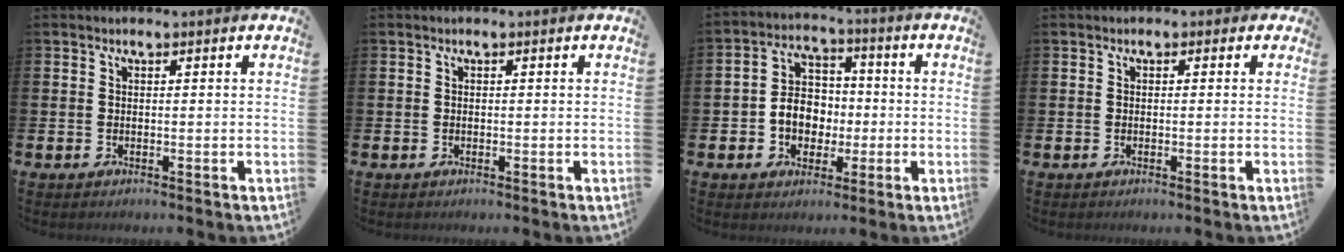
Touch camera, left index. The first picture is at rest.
{"total": 0.0}
{"total": 6.0, "force": [-1.0, 5.2, 2.8], "torque": [-0.054, 0.014, -0.022]}
{"total": 0.8, "force": [-0.4, 0.7, 0.2], "torque": [0.002, 0.006, -0.012]}